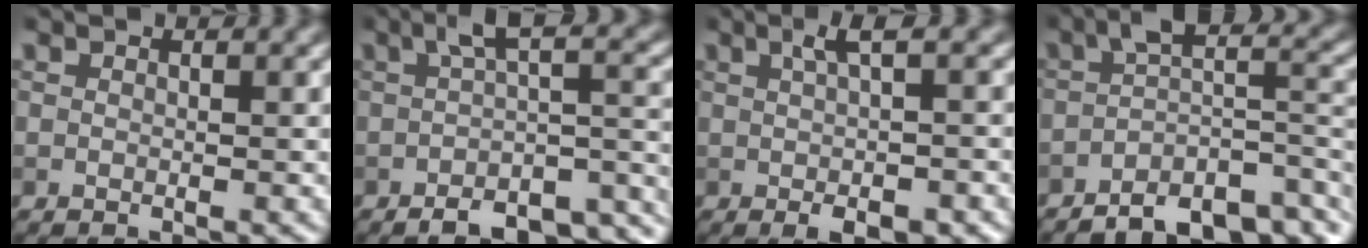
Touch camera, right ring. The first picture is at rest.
{"total": 8.1, "force": [-4.7, 2.9, 6.0], "torque": [-0.069, -0.005, -0.067]}
{"total": 4.1, "force": [0.0, 0.9, 4.0], "torque": [-0.058, 0.005, 0.002]}
{"total": 8.9, "force": [-5.4, 3.4, 6.3], "torque": [-0.070, 0.004, -0.087]}